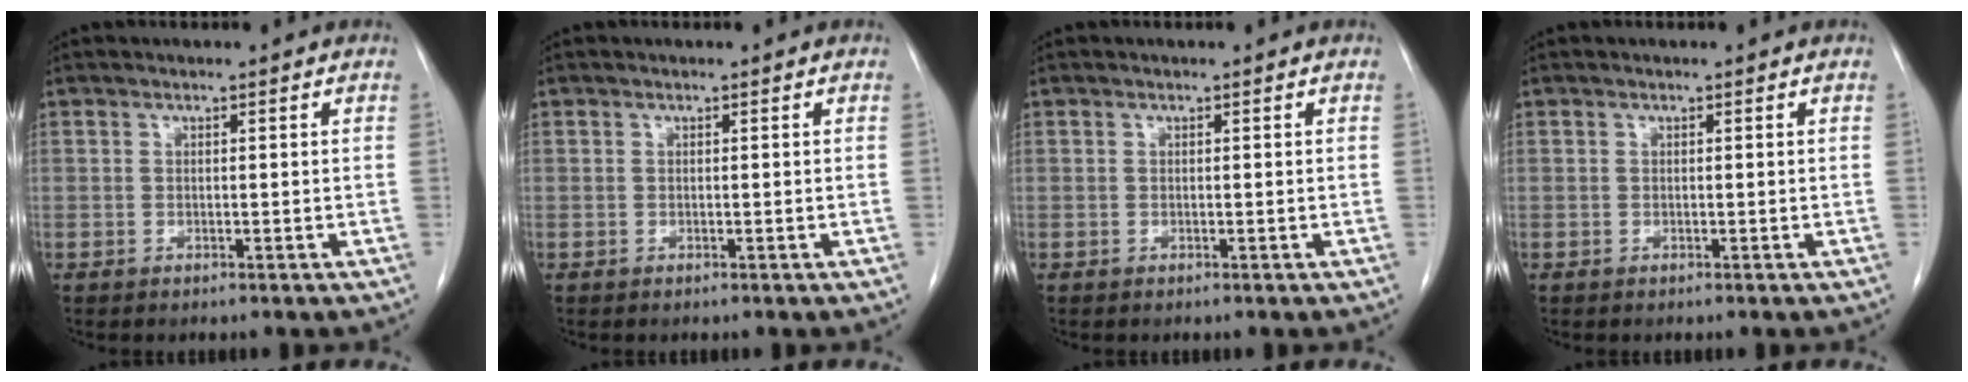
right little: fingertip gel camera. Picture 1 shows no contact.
{"total": 0.0}
{"total": 0.0}
{"total": 0.0}